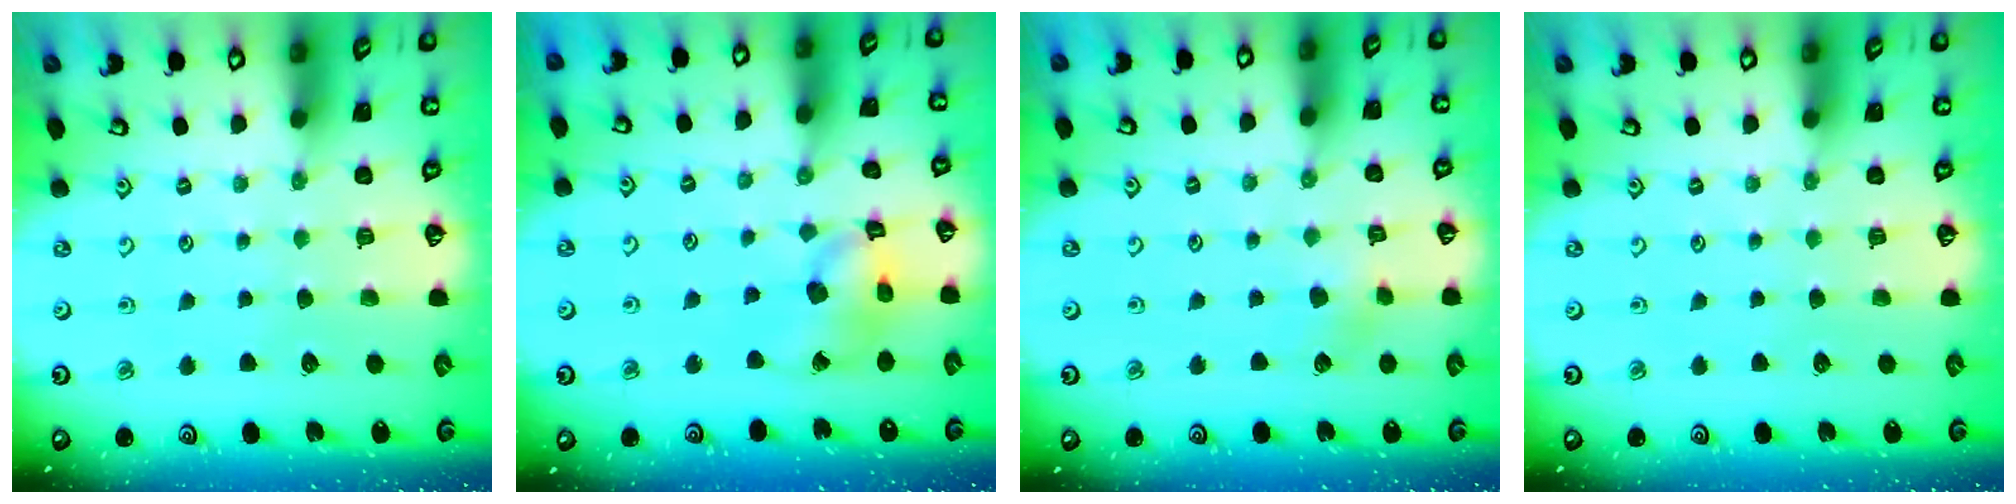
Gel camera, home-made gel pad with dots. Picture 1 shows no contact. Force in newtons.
{"total": 12.8, "press": 12.7, "slide": 1.6}
{"total": 3.3, "press": 3.3, "slide": 0.3}
{"total": 0.0}